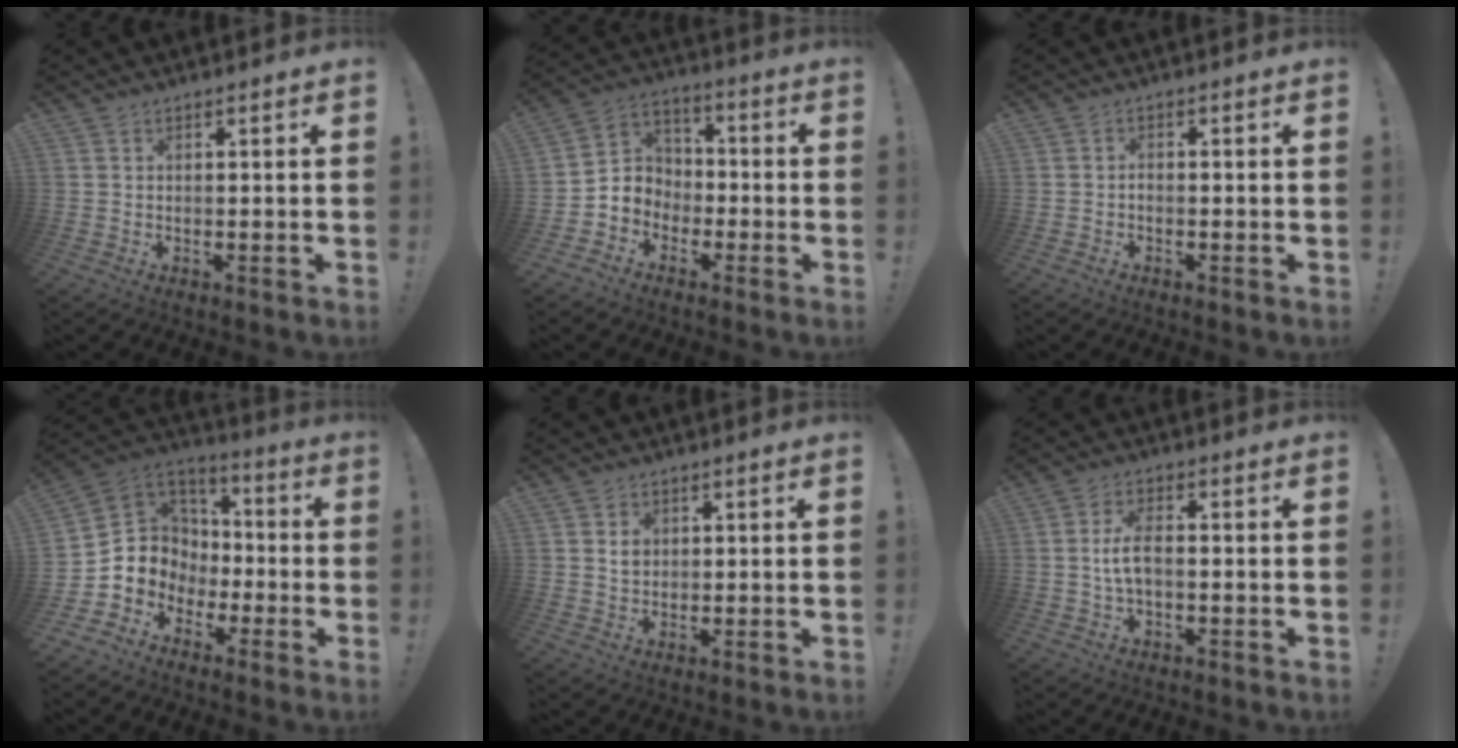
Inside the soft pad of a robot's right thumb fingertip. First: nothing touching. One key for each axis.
{"total": 7.3, "fx": -3.9, "fy": 6.1, "fz": 0.9, "tx": -0.025, "ty": 0.021, "tz": -0.068}
{"total": 0.8, "fx": -0.6, "fy": 0.5, "fz": 0.2, "tx": -0.010, "ty": 0.005, "tz": -0.010}
{"total": 9.6, "fx": -2.5, "fy": 9.1, "fz": 1.8, "tx": -0.039, "ty": 0.005, "tz": -0.027}
{"total": 3.5, "fx": 1.1, "fy": 3.1, "fz": 1.4, "tx": -0.008, "ty": -0.004, "tz": 0.016}
{"total": 6.5, "fx": -0.5, "fy": 2.8, "fz": 5.9, "tx": -0.129, "ty": 0.005, "tz": -0.009}